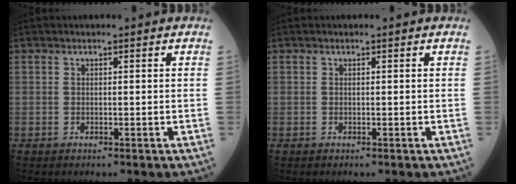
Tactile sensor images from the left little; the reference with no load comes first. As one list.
[{"total": 0.0}]